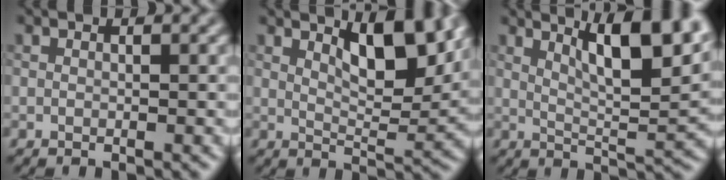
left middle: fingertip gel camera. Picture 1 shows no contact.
{"total": 6.4, "force": [3.2, 2.2, 5.1], "torque": [-0.080, -0.007, 0.051]}
{"total": 9.0, "force": [4.6, 2.2, 7.4], "torque": [-0.103, 0.008, 0.074]}